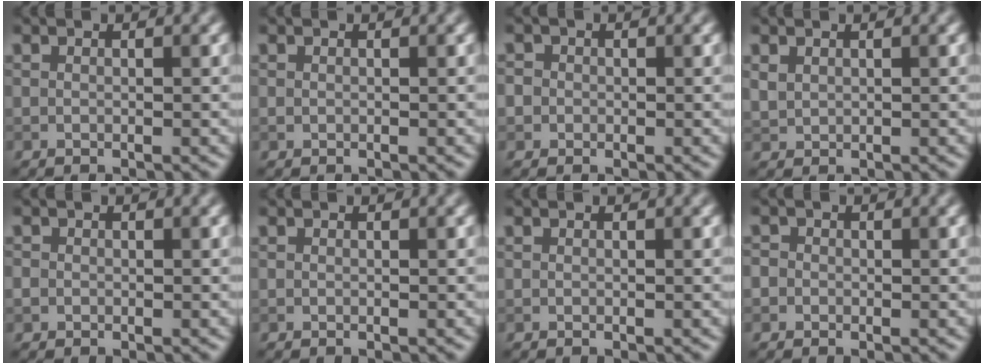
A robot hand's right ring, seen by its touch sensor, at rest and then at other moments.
{"total": 0.0}
{"total": 2.6, "force": [0.4, 2.4, 0.9], "torque": [-0.004, 0.014, -0.011]}
{"total": 1.0, "force": [0.6, 0.8, 0.4], "torque": [-0.015, -0.001, 0.016]}
{"total": 0.9, "force": [-0.3, 0.9, 0.2], "torque": [-0.001, -0.003, -0.007]}
{"total": 0.0}
{"total": 0.0}
{"total": 1.9, "force": [0.1, 1.8, 0.6], "torque": [0.005, 0.011, -0.018]}